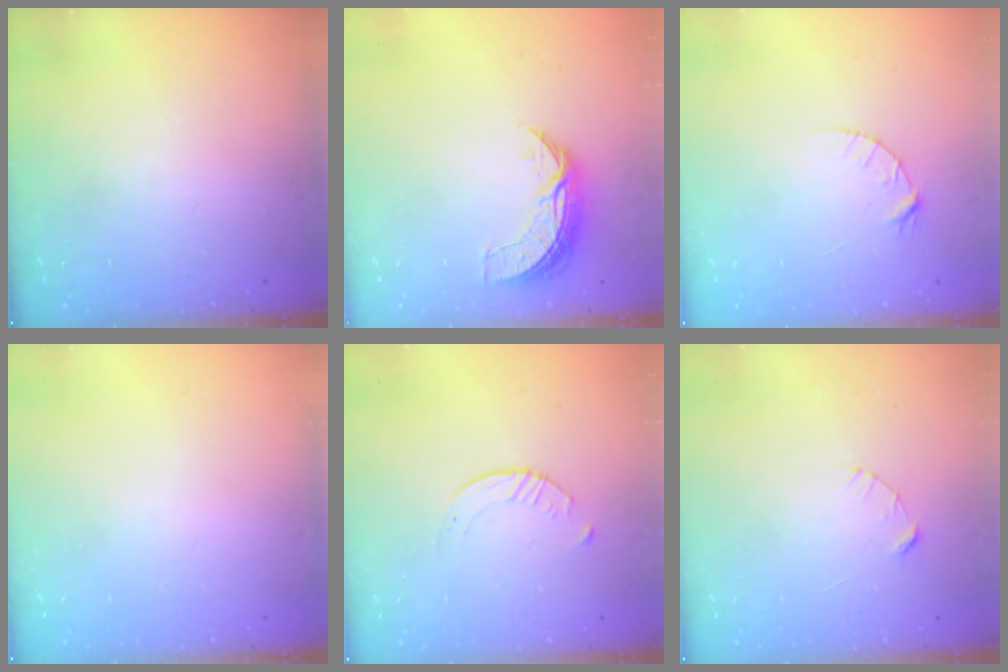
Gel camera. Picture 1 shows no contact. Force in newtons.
{"total": 7.4, "press": 7.4, "slide": 0.5}
{"total": 4.4, "press": 4.4, "slide": 0.4}
{"total": 0.0}
{"total": 3.1, "press": 3.0, "slide": 0.4}
{"total": 2.4, "press": 2.4, "slide": 0.2}